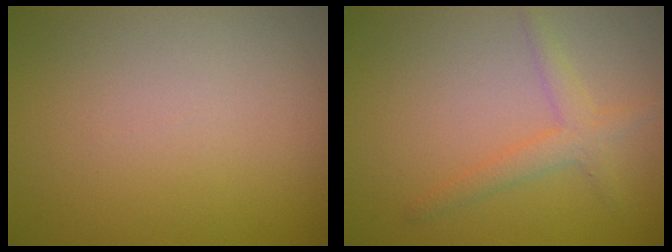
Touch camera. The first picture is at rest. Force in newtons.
{"total": 2.1, "press": 2.1, "slide": 0.1}